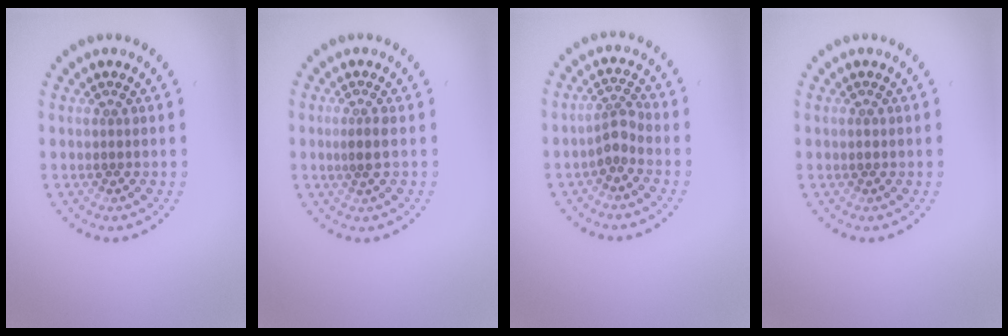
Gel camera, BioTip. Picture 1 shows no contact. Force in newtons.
{"total": 1.1, "press": 0.9, "slide": 0.7}
{"total": 2.0, "press": 1.6, "slide": 1.3}
{"total": 0.7, "press": 0.7, "slide": 0.2}